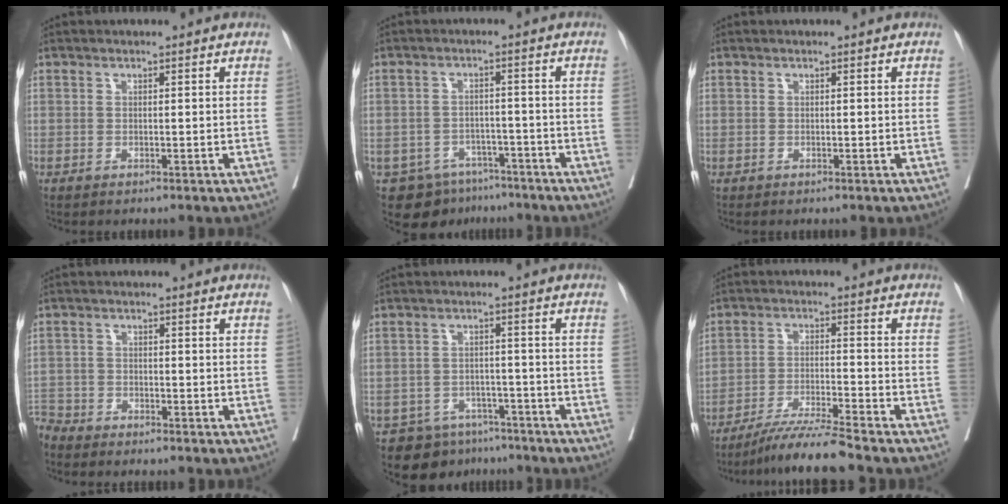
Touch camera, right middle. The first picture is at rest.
{"total": 7.7, "force": [-5.7, 5.0, 1.5], "torque": [-0.013, 0.013, -0.076]}
{"total": 0.0}
{"total": 4.5, "force": [-4.4, 1.0, -0.3], "torque": [0.010, -0.009, -0.087]}
{"total": 7.8, "force": [-6.3, 4.6, 0.8], "torque": [-0.001, 0.016, -0.087]}
{"total": 7.6, "force": [-6.6, -1.6, 3.4], "torque": [-0.057, -0.025, -0.124]}